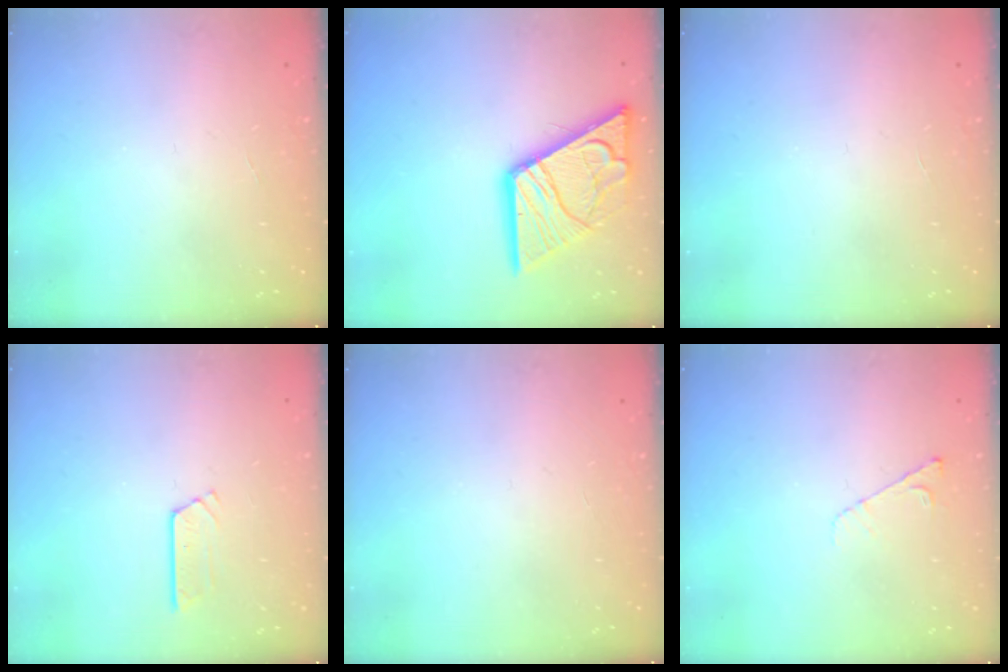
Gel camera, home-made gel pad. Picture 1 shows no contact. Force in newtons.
{"total": 19.4, "press": 19.3, "slide": 2.1}
{"total": 0.0}
{"total": 2.7, "press": 2.7, "slide": 0.2}
{"total": 0.0}
{"total": 4.5, "press": 4.4, "slide": 0.7}